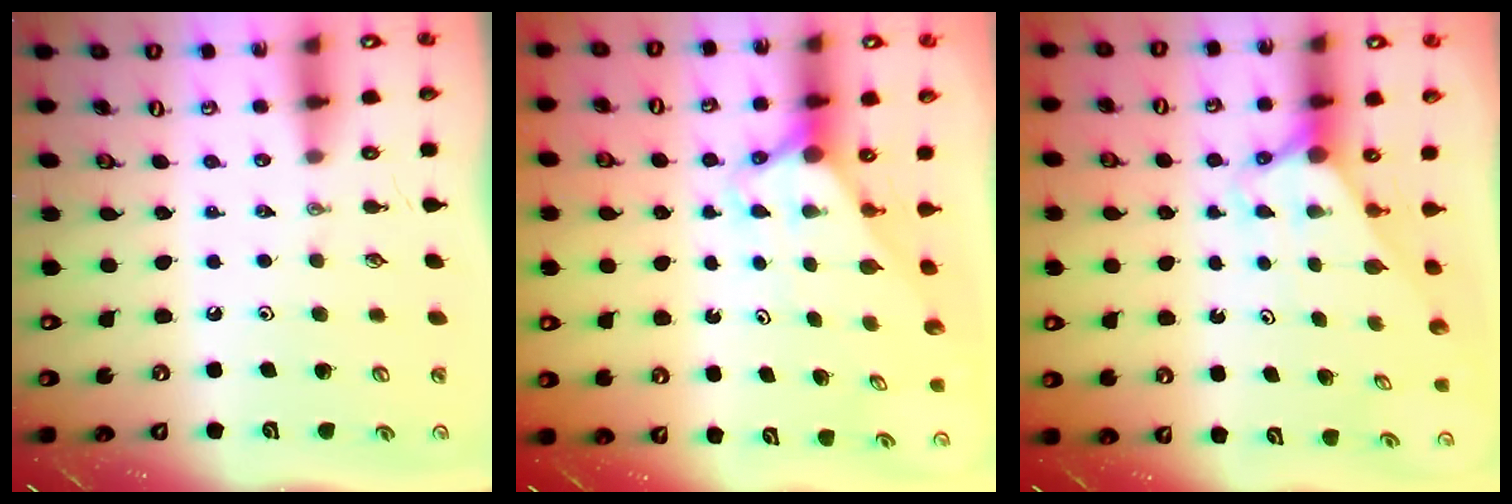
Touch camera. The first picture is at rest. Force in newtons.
{"total": 2.7, "press": 2.7, "slide": 0.0}
{"total": 2.8, "press": 2.8, "slide": 0.0}